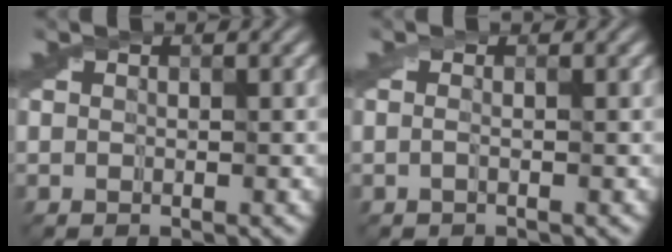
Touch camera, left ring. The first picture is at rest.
{"total": 0.6, "force": [-0.2, -0.2, 0.5], "torque": [-0.019, 0.000, -0.005]}